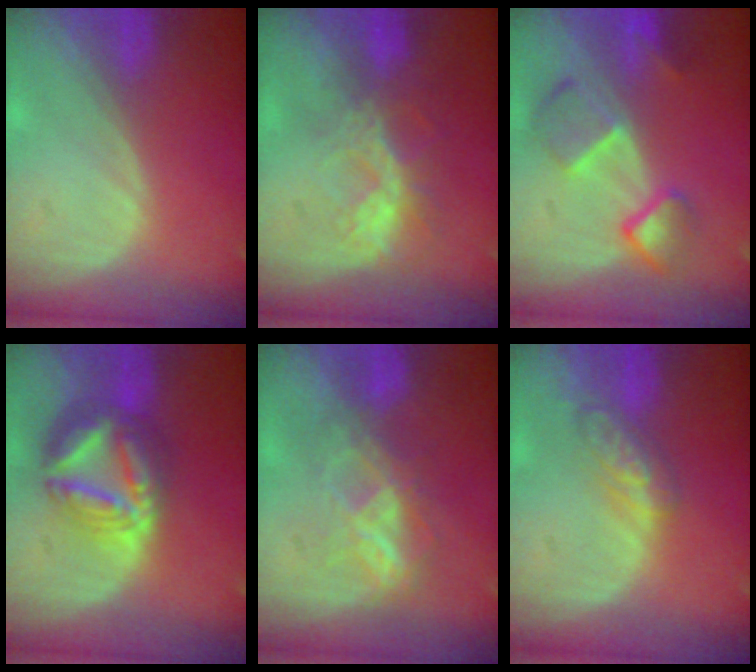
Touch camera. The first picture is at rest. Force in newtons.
{"total": 6.5, "press": 5.9, "slide": 2.7}
{"total": 7.3, "press": 6.6, "slide": 3.2}
{"total": 9.1, "press": 9.0, "slide": 0.8}
{"total": 5.8, "press": 5.7, "slide": 1.3}
{"total": 4.7, "press": 4.7, "slide": 0.2}